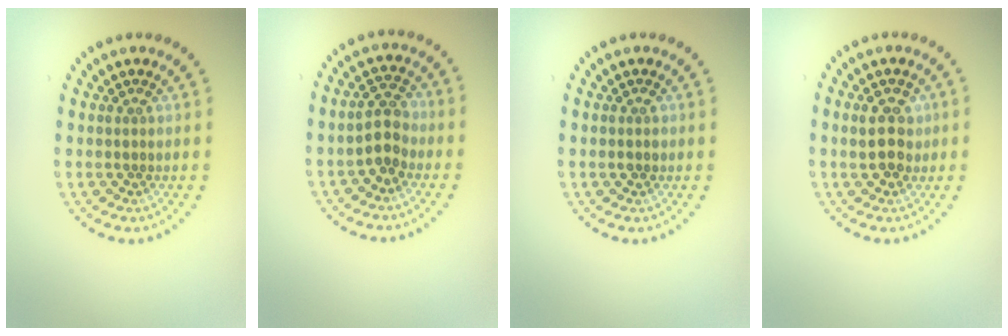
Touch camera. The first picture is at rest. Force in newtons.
{"total": 2.6, "press": 2.5, "slide": 0.8}
{"total": 1.0, "press": 1.0, "slide": 0.1}
{"total": 3.1, "press": 3.1, "slide": 0.4}